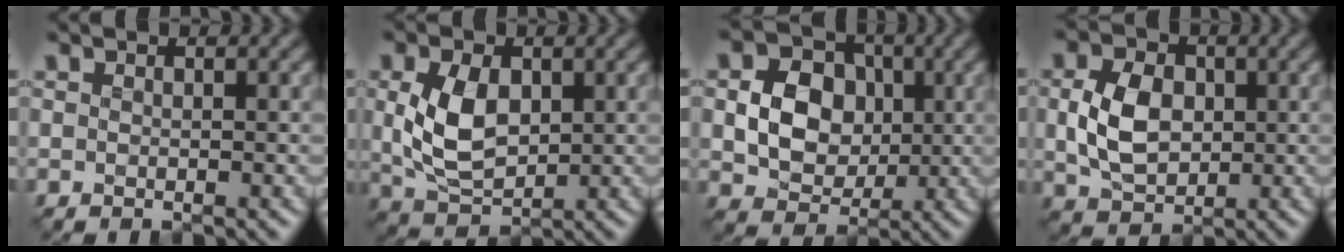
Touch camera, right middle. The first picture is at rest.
{"total": 5.5, "force": [0.1, 3.5, 4.2], "torque": [-0.092, -0.003, 0.004]}
{"total": 5.9, "force": [-0.3, 4.7, 3.5], "torque": [-0.060, 0.005, -0.015]}
{"total": 5.0, "force": [-0.3, 3.6, 3.5], "torque": [-0.076, -0.003, -0.009]}